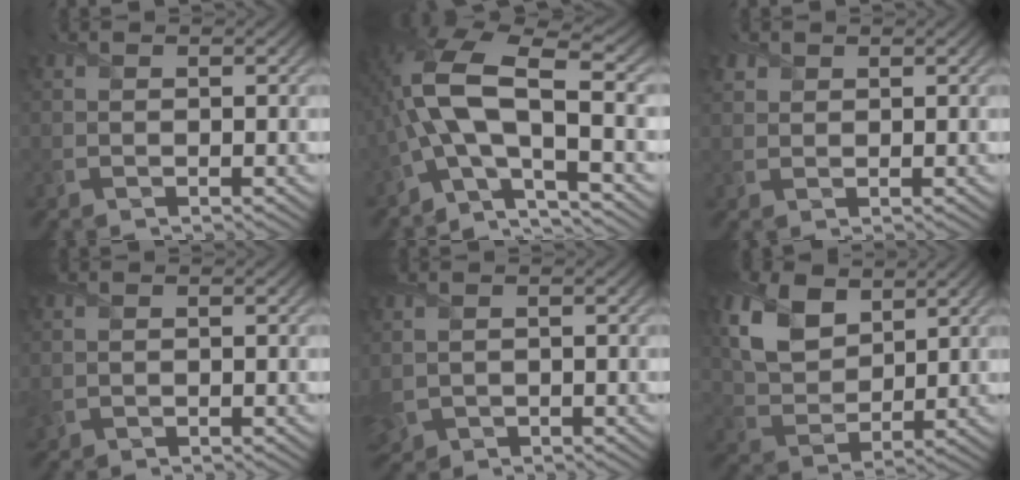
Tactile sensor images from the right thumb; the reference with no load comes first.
{"total": 13.3, "force": [-2.3, 5.0, 12.1], "torque": [-0.273, 0.010, -0.054]}
{"total": 1.5, "force": [1.1, 1.0, 0.1], "torque": [-0.005, 0.003, 0.025]}
{"total": 0.8, "force": [0.1, 0.6, 0.4], "torque": [-0.015, -0.002, 0.005]}
{"total": 2.8, "force": [-0.3, 2.2, 1.7], "torque": [-0.051, -0.014, 0.001]}
{"total": 8.8, "force": [4.5, 5.4, 5.3], "torque": [-0.142, 0.001, 0.085]}